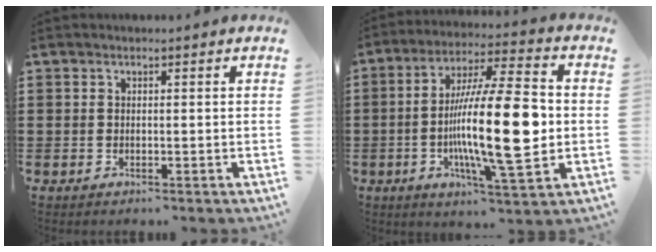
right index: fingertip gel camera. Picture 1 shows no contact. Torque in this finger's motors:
{"motor_torque": [2.14, 0.00, 1.05, 0.21]}